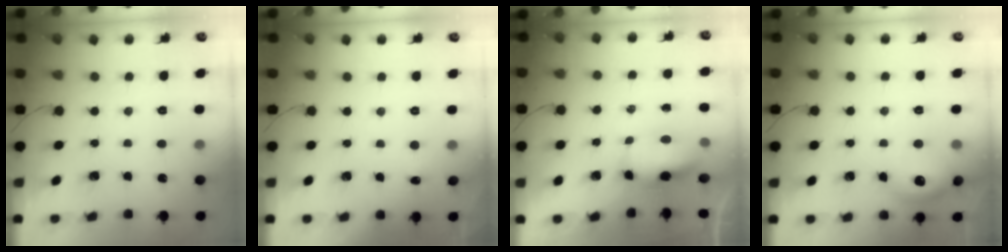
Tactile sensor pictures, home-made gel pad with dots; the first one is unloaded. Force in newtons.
{"total": 3.8, "press": 3.6, "slide": 1.2}
{"total": 7.3, "press": 7.3, "slide": 0.6}
{"total": 10.7, "press": 10.6, "slide": 1.5}